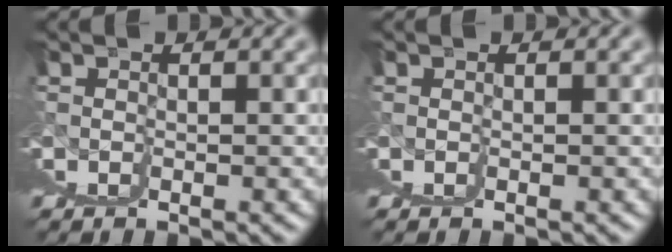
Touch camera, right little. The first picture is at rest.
{"total": 0.0}